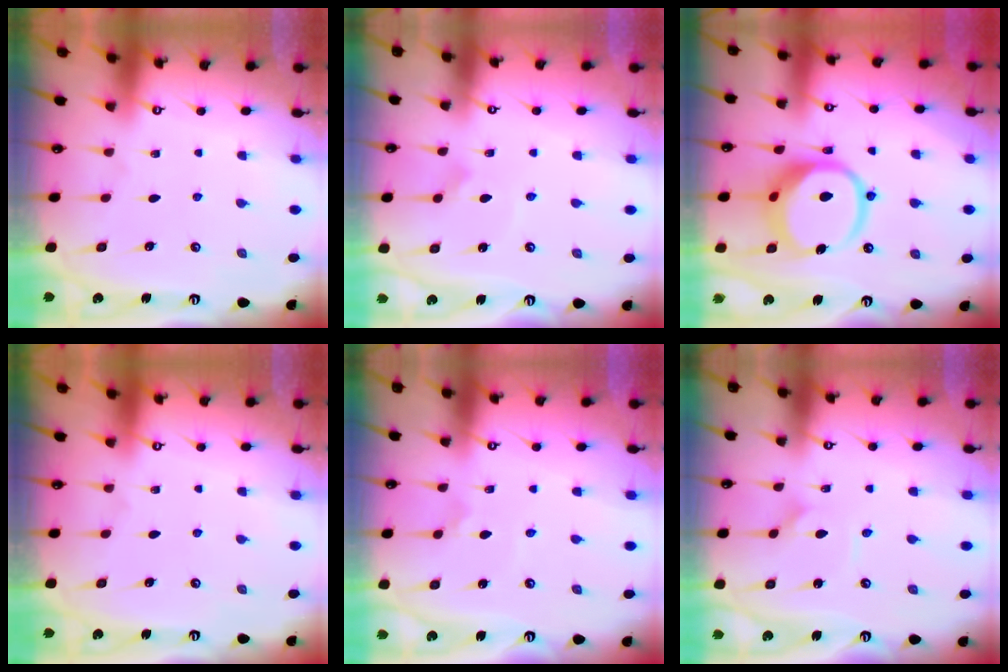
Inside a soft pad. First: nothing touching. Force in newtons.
{"total": 2.5, "press": 2.5, "slide": 0.1}
{"total": 14.6, "press": 14.5, "slide": 1.8}
{"total": 0.0}
{"total": 1.8, "press": 1.7, "slide": 0.4}
{"total": 1.5, "press": 1.5, "slide": 0.0}